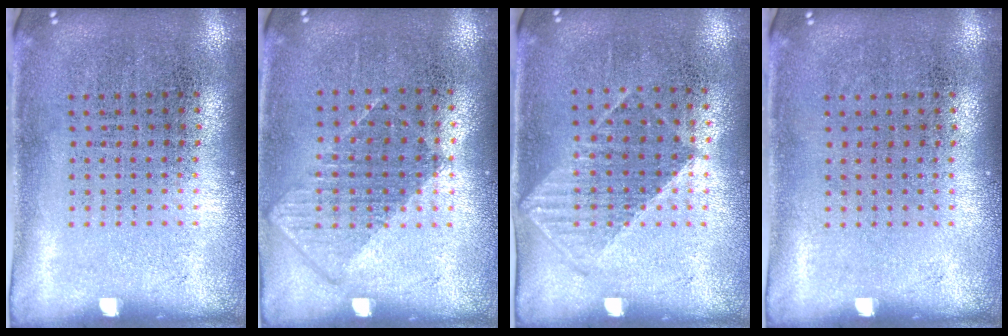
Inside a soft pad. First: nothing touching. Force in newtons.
{"total": 0.8, "press": 0.7, "slide": 0.3}
{"total": 1.0, "press": 0.9, "slide": 0.5}
{"total": 0.0}